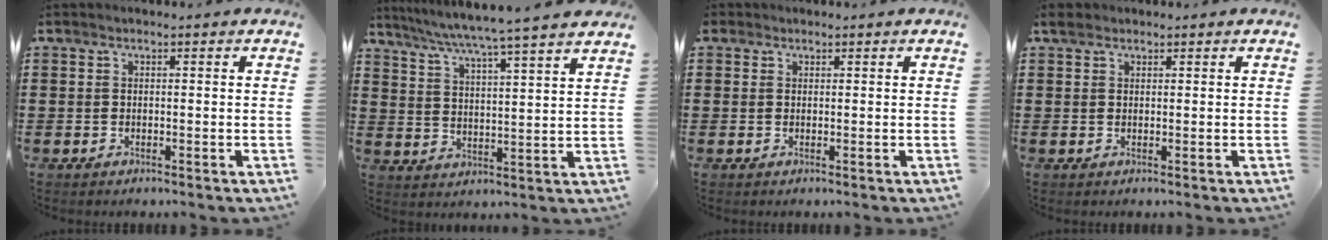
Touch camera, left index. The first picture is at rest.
{"total": 5.2, "force": [4.7, -1.1, 2.0], "torque": [-0.060, -0.037, 0.073]}
{"total": 0.8, "force": [0.5, 0.6, 0.1], "torque": [-0.004, 0.004, 0.010]}
{"total": 1.7, "force": [1.2, 1.0, 0.7], "torque": [-0.018, 0.008, 0.023]}